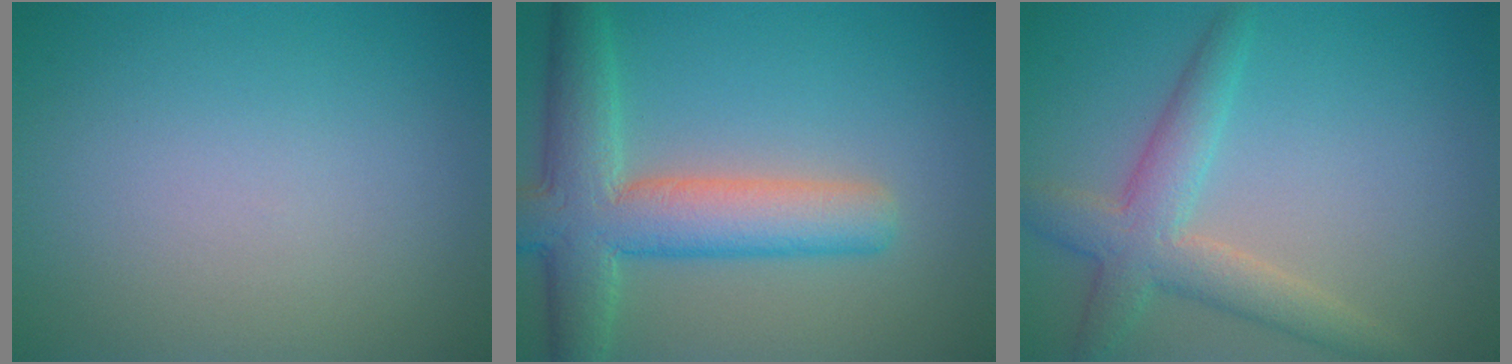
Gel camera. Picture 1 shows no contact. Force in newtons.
{"total": 7.6, "press": 7.6, "slide": 0.4}
{"total": 4.3, "press": 4.3, "slide": 0.2}